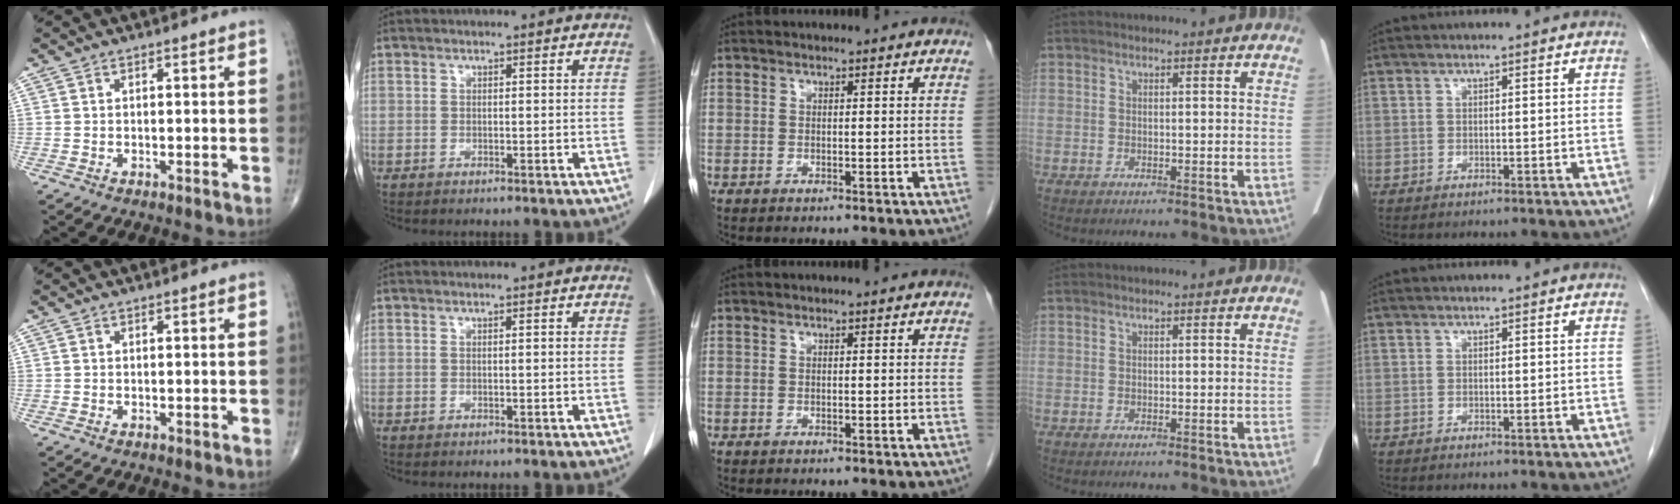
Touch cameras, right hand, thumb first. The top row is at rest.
{}